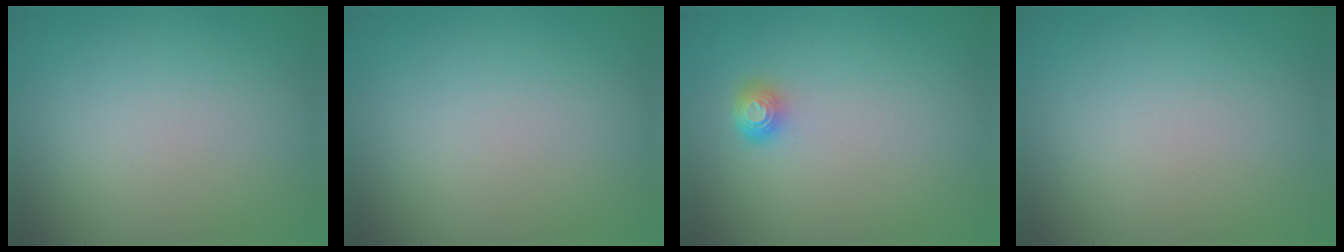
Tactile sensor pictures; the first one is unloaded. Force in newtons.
{"total": 0.0}
{"total": 1.6, "press": 1.3, "slide": 0.9}
{"total": 0.0}